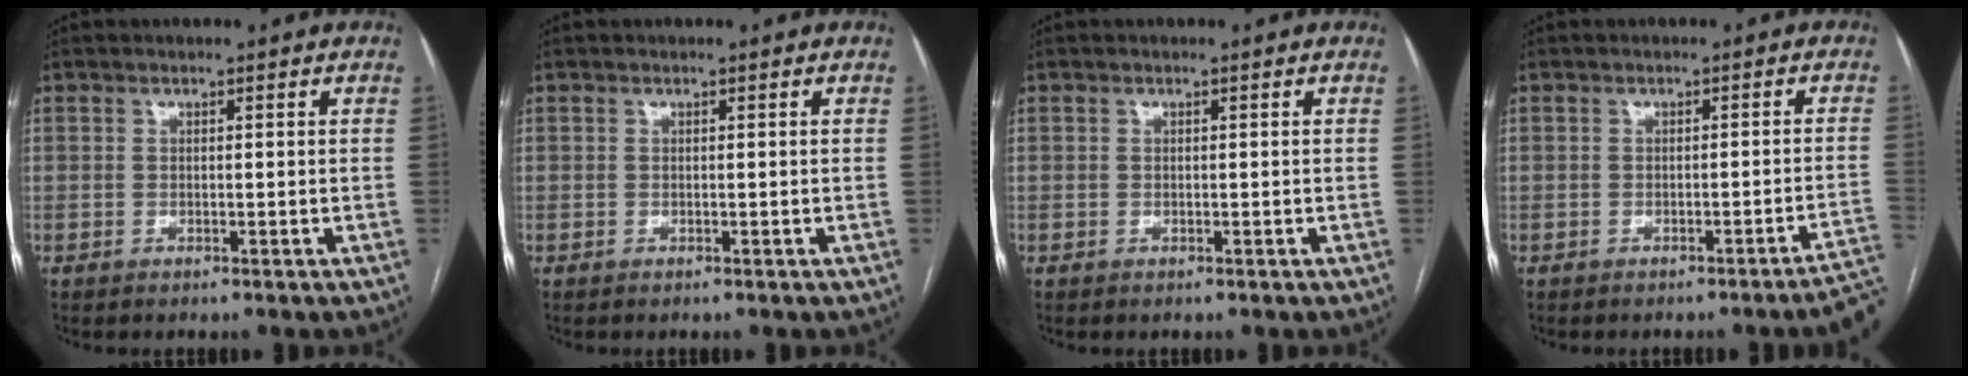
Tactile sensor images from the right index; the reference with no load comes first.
{"total": 0.0}
{"total": 0.0}
{"total": 5.0, "force": [-4.1, -0.7, 2.8], "torque": [-0.003, 0.004, -0.049]}